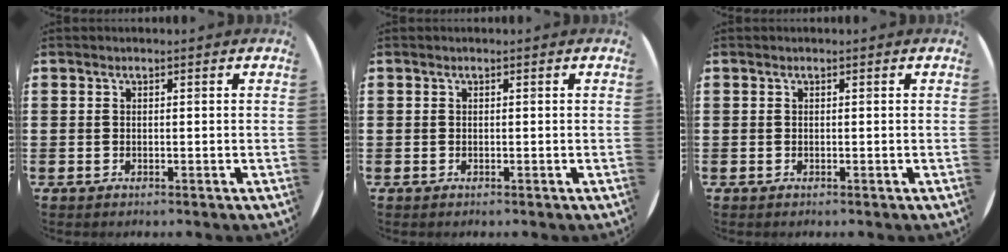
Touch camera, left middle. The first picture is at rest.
{"total": 0.0}
{"total": 0.0}